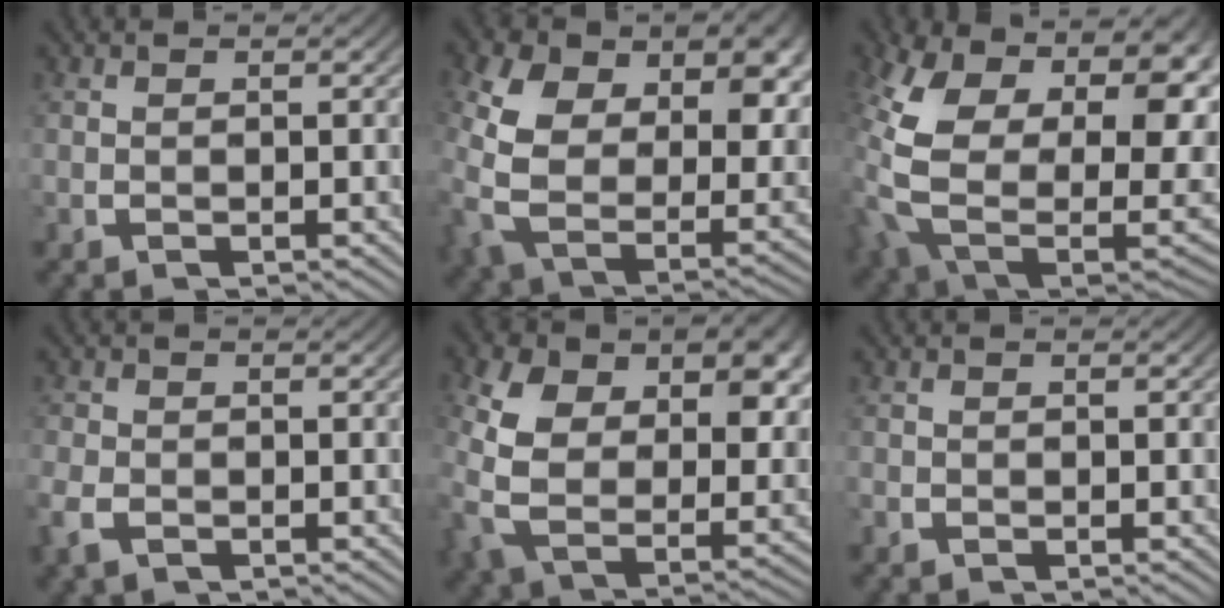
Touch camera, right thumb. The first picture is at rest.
{"total": 12.4, "force": [0.8, 8.5, 8.9], "torque": [-0.227, -0.066, 0.041]}
{"total": 20.3, "force": [-0.5, 14.2, 14.5], "torque": [-0.340, -0.083, 0.041]}
{"total": 2.3, "force": [-1.4, 1.6, 0.8], "torque": [-0.023, -0.006, -0.023]}
{"total": 11.1, "force": [0.6, 7.7, 8.0], "torque": [-0.204, -0.056, 0.032]}
{"total": 0.7, "force": [-0.3, 0.6, -0.1], "torque": [-0.004, -0.004, -0.006]}